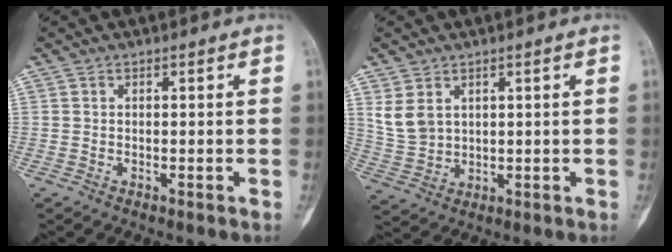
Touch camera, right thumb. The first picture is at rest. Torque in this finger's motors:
{"motor_torque": [0.00, 0.00, 0.10, -0.07, 0.01]}